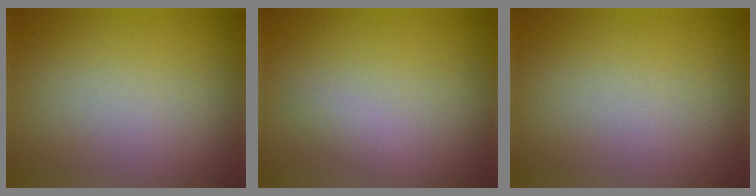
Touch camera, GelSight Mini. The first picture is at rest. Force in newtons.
{"total": 0.9, "press": 0.9, "slide": 0.1}
{"total": 0.0}